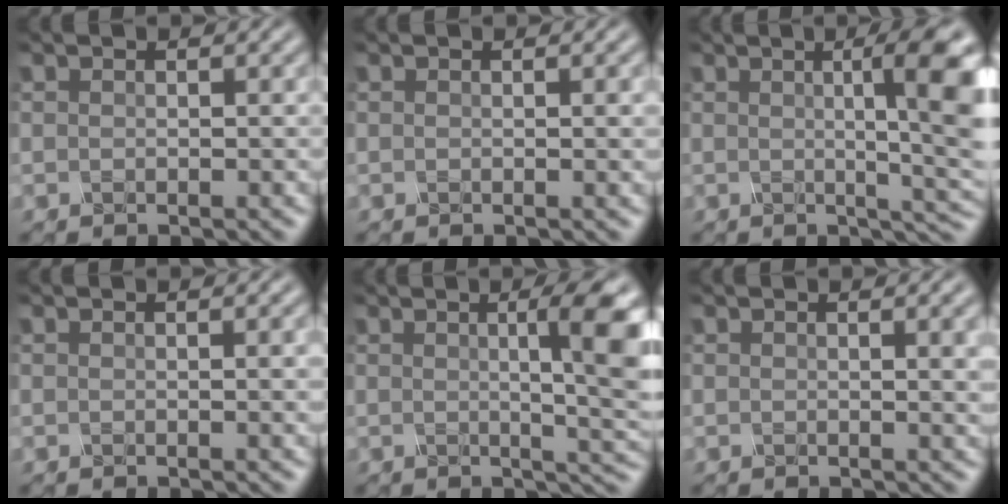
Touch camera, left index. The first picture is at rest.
{"total": 1.7, "force": [0.3, 0.7, 1.5], "torque": [-0.004, 0.004, -0.001]}
{"total": 8.7, "force": [0.9, 2.0, 8.5], "torque": [-0.079, 0.015, 0.010]}
{"total": 2.4, "force": [0.5, 1.1, 2.1], "torque": [-0.006, 0.014, -0.004]}
{"total": 7.5, "force": [0.9, 1.7, 7.2], "torque": [-0.062, 0.013, 0.013]}
{"total": 4.7, "force": [1.3, 2.1, 4.0], "torque": [-0.021, 0.027, 0.003]}